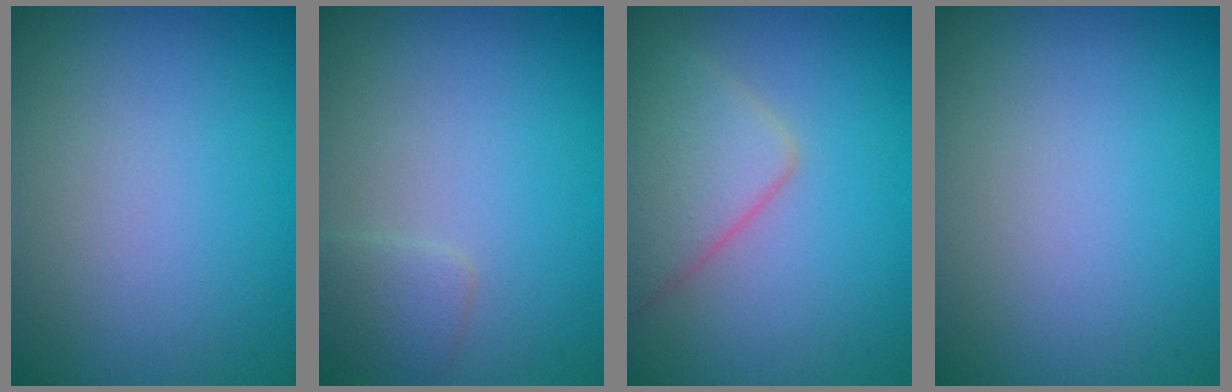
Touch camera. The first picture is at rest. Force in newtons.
{"total": 1.5, "press": 1.5, "slide": 0.0}
{"total": 4.5, "press": 4.5, "slide": 0.2}
{"total": 0.0}